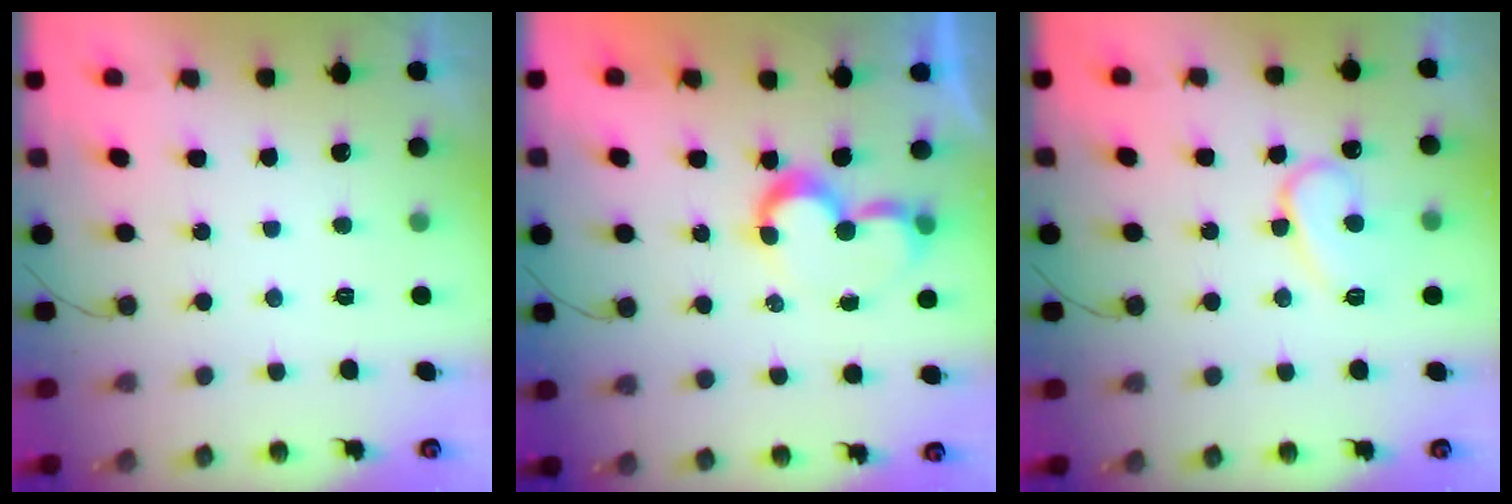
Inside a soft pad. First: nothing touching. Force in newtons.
{"total": 7.7, "press": 7.7, "slide": 0.7}
{"total": 10.2, "press": 10.2, "slide": 1.1}